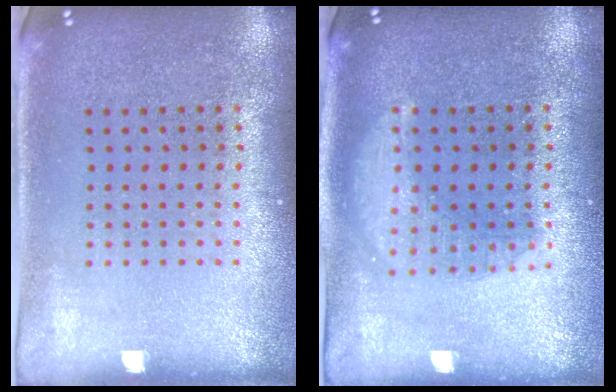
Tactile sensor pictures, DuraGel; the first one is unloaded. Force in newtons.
{"total": 1.4, "press": 1.4, "slide": 0.2}